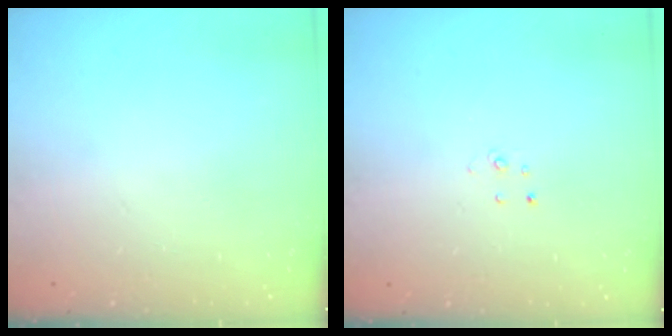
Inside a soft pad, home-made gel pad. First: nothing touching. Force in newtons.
{"total": 2.7, "press": 2.7, "slide": 0.3}